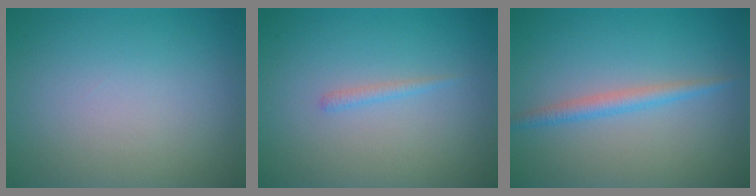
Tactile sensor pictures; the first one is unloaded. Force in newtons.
{"total": 0.8, "press": 0.8, "slide": 0.1}
{"total": 1.8, "press": 1.8, "slide": 0.1}